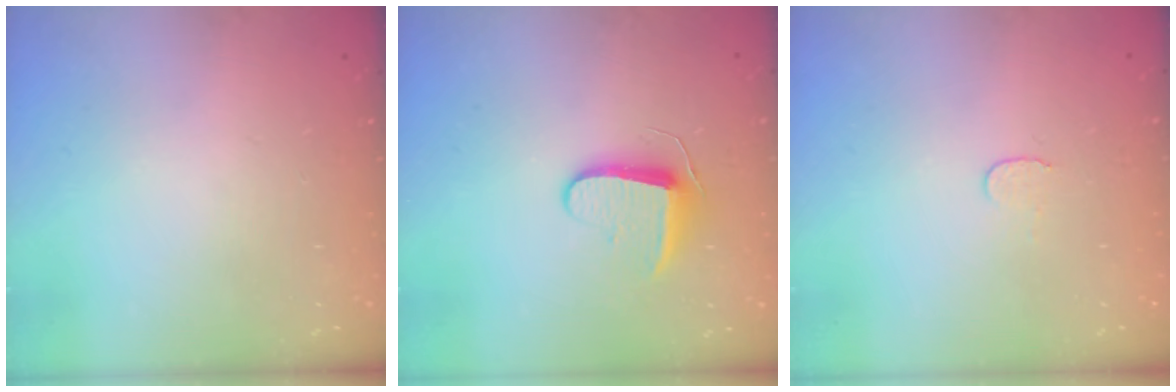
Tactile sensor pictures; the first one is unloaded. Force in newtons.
{"total": 9.6, "press": 9.5, "slide": 0.7}
{"total": 3.7, "press": 3.7, "slide": 0.3}